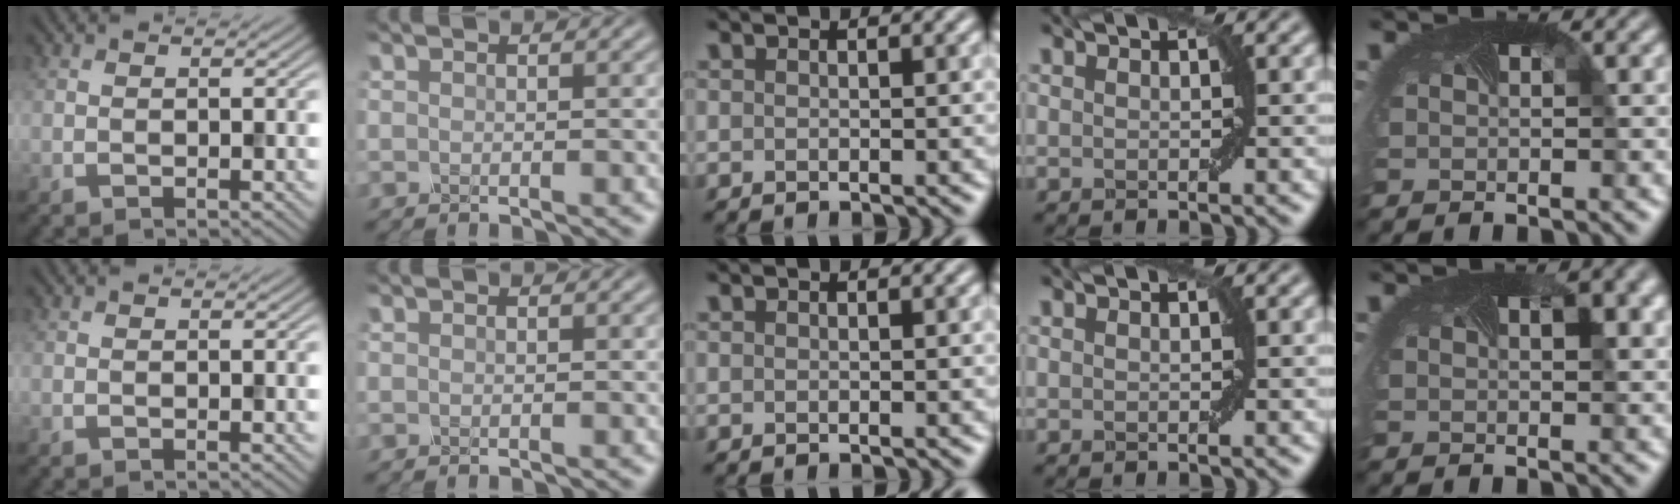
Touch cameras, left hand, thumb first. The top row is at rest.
{"little": {"total": 2.7, "force": [1.1, 0.9, 2.3], "torque": [-0.024, 0.000, 0.013]}}